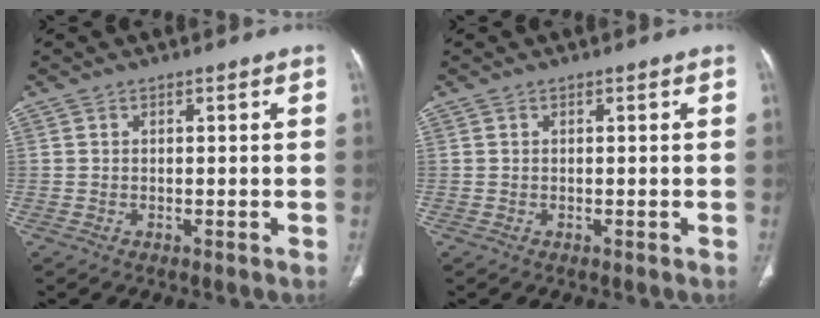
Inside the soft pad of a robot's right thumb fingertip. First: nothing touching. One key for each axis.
{"total": 0.0}